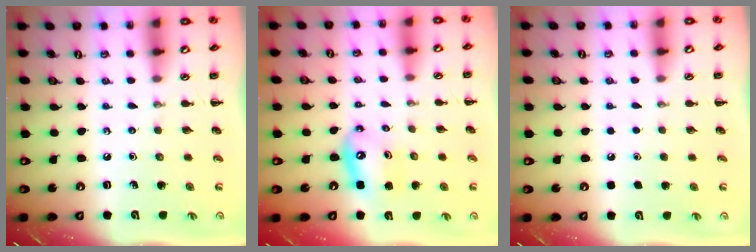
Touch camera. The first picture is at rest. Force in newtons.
{"total": 9.4, "press": 9.1, "slide": 2.4}
{"total": 1.8, "press": 1.7, "slide": 0.1}